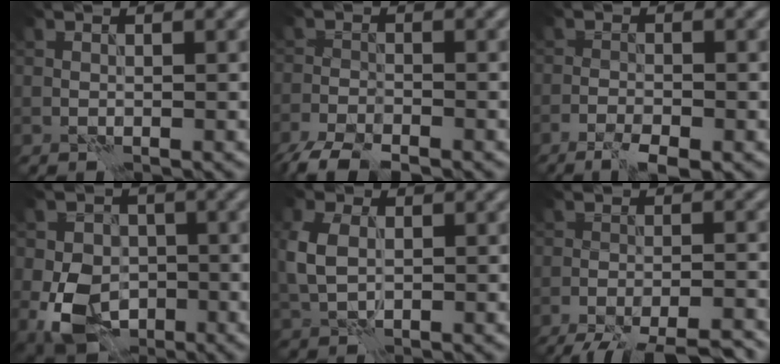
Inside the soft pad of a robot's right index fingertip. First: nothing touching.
{"total": 4.4, "force": [-3.7, 1.2, 2.1], "torque": [-0.037, -0.010, -0.080]}
{"total": 3.9, "force": [-2.7, 1.0, 2.7], "torque": [-0.054, -0.004, -0.048]}
{"total": 7.9, "force": [-2.1, 6.0, 4.7], "torque": [-0.085, -0.011, -0.048]}
{"total": 4.1, "force": [0.5, 2.9, 2.9], "torque": [-0.081, 0.006, 0.008]}
{"total": 11.7, "force": [-10.4, 2.7, 4.7], "torque": [-0.057, -0.007, -0.136]}